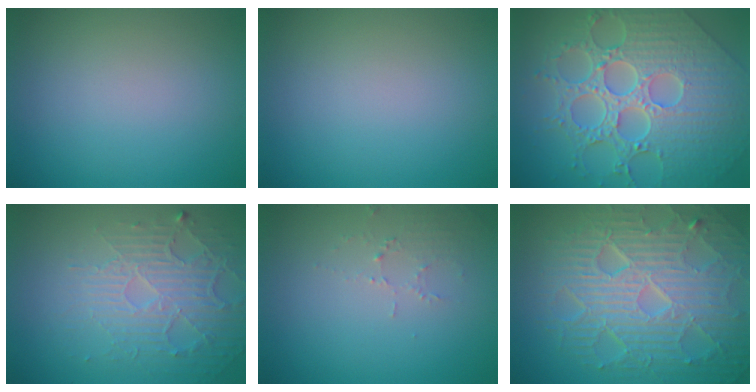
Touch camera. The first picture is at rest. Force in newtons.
{"total": 0.0}
{"total": 9.8, "press": 7.2, "slide": 6.7}
{"total": 5.6, "press": 3.4, "slide": 4.4}
{"total": 1.5, "press": 1.5, "slide": 0.2}
{"total": 10.9, "press": 6.8, "slide": 8.5}